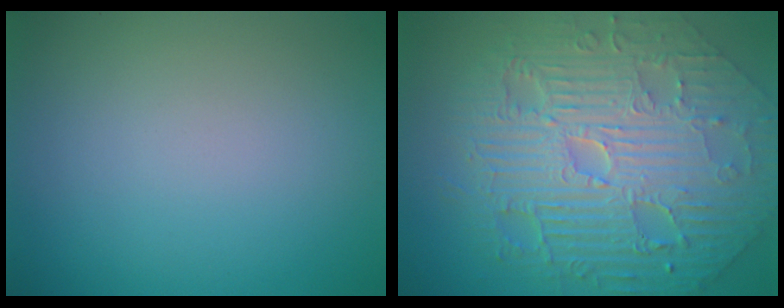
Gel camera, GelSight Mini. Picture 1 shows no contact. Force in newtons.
{"total": 11.9, "press": 7.7, "slide": 9.1}